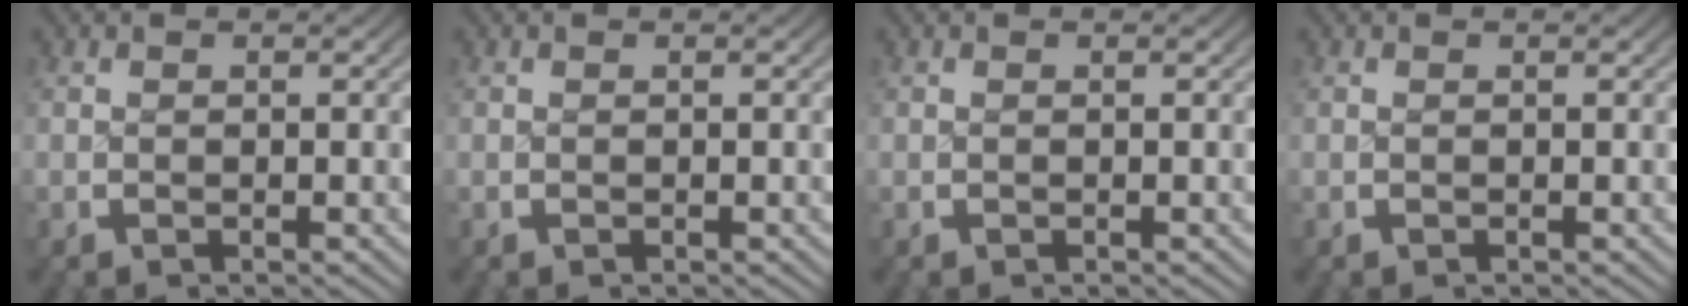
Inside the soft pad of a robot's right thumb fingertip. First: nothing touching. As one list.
[{"total": 0.0}, {"total": 0.0}, {"total": 0.0}]